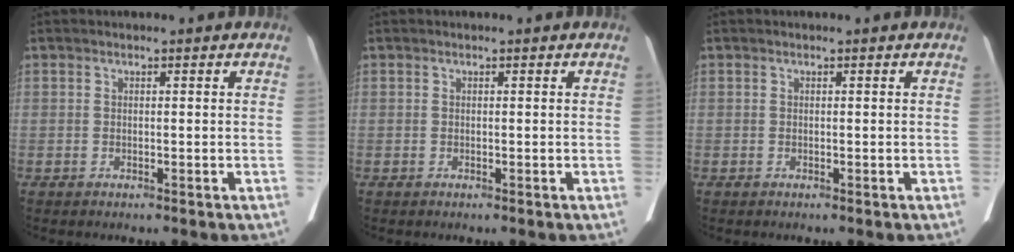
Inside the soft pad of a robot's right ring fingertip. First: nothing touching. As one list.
[{"total": 0.0}, {"total": 0.0}]